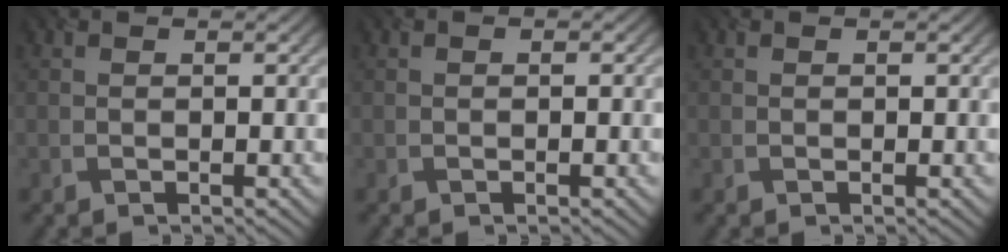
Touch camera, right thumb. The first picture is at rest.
{"total": 0.0}
{"total": 0.0}